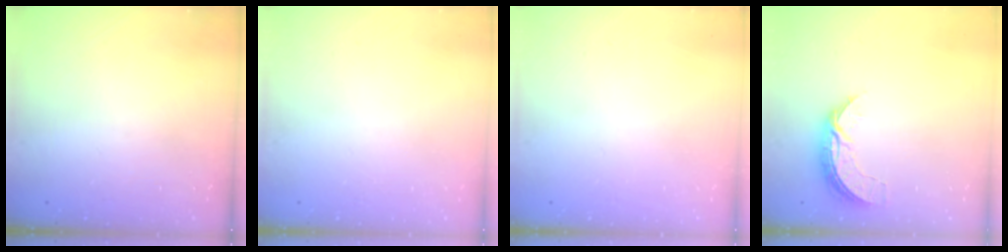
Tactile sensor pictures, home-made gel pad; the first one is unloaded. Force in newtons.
{"total": 0.0}
{"total": 0.0}
{"total": 7.2, "press": 7.2, "slide": 0.6}